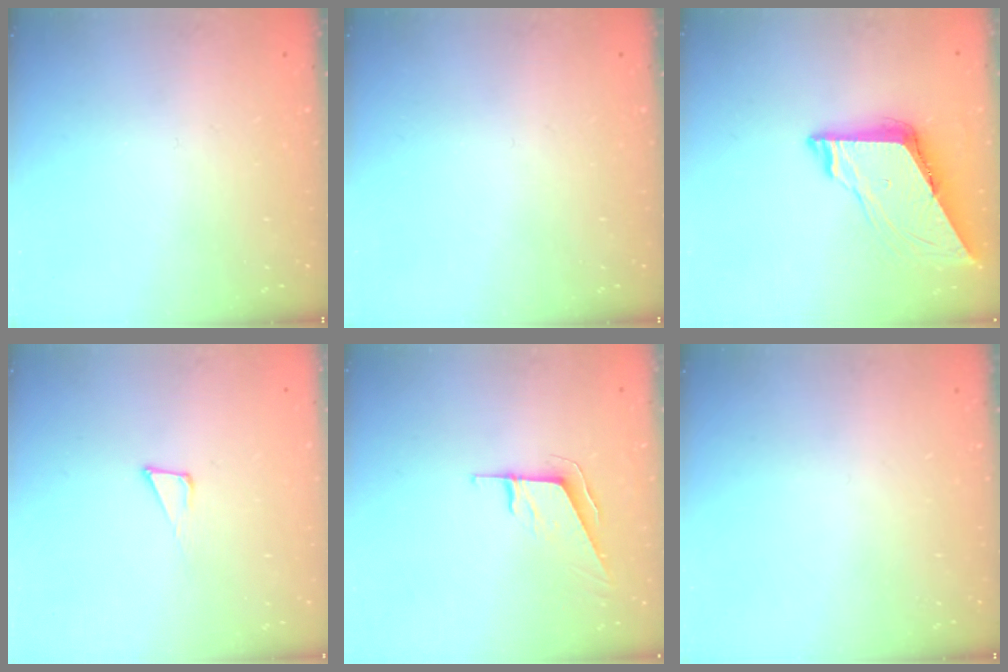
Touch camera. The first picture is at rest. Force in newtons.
{"total": 0.0}
{"total": 8.2, "press": 8.1, "slide": 0.9}
{"total": 5.4, "press": 5.3, "slide": 1.1}
{"total": 6.0, "press": 6.0, "slide": 0.4}
{"total": 0.0}